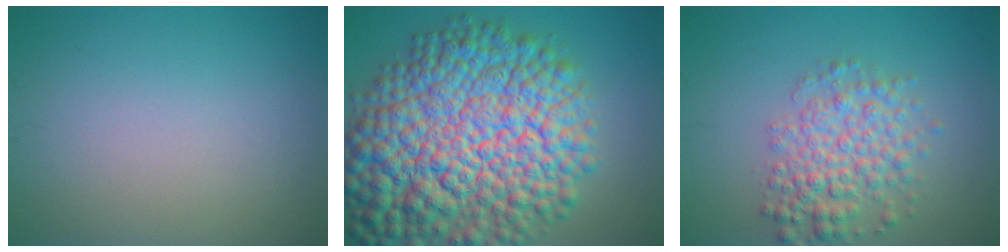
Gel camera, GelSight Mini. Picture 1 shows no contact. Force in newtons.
{"total": 16.7, "press": 16.7, "slide": 0.5}
{"total": 4.8, "press": 4.8, "slide": 0.1}